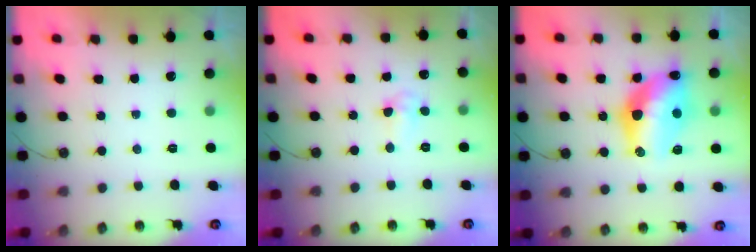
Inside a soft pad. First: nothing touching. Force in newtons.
{"total": 3.4, "press": 3.4, "slide": 0.4}
{"total": 15.3, "press": 15.1, "slide": 2.4}